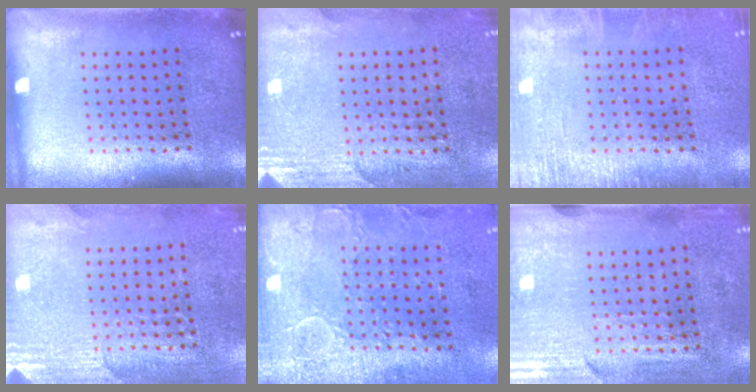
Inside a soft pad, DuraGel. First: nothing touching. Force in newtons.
{"total": 2.7, "press": 2.3, "slide": 1.4}
{"total": 1.7, "press": 1.7, "slide": 0.3}
{"total": 2.7, "press": 2.5, "slide": 0.9}
{"total": 3.0, "press": 2.2, "slide": 2.0}
{"total": 3.1, "press": 2.6, "slide": 1.6}